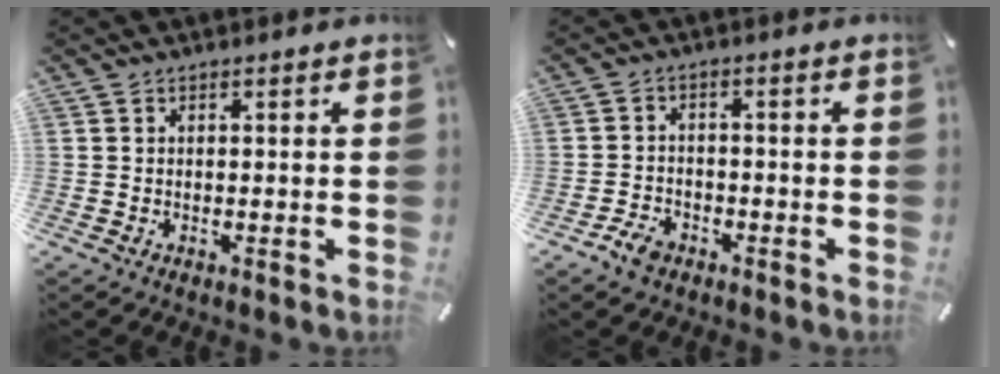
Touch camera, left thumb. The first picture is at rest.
{"total": 4.1, "force": [-2.7, 2.6, 1.6], "torque": [-0.040, 0.012, -0.055]}